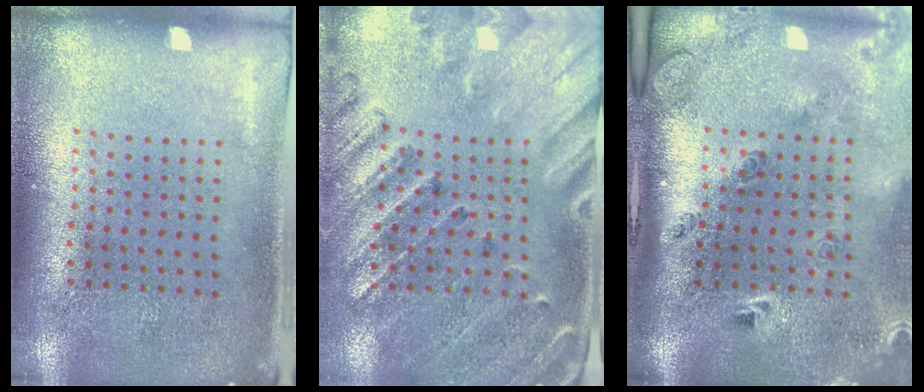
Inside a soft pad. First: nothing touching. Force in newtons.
{"total": 2.6, "press": 2.4, "slide": 0.9}
{"total": 3.0, "press": 1.9, "slide": 2.2}